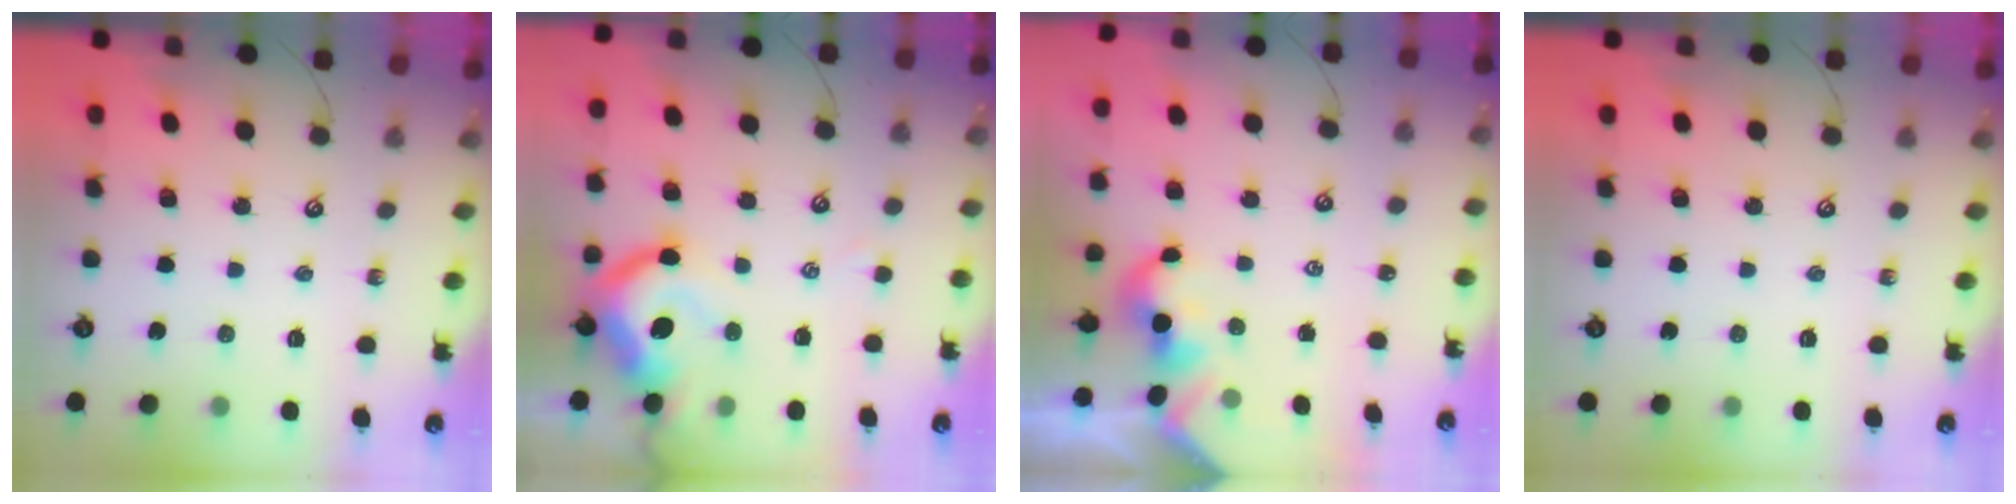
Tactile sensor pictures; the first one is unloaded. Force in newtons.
{"total": 11.0, "press": 10.9, "slide": 1.7}
{"total": 2.2, "press": 2.2, "slide": 0.4}
{"total": 0.0}